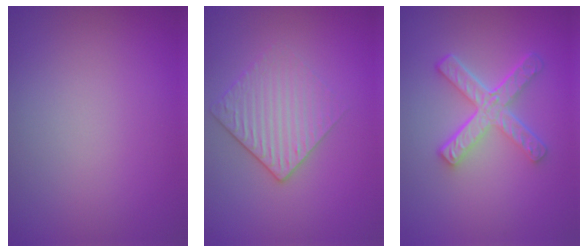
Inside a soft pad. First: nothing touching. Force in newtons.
{"total": 3.1, "press": 2.7, "slide": 1.4}
{"total": 4.9, "press": 3.5, "slide": 3.4}